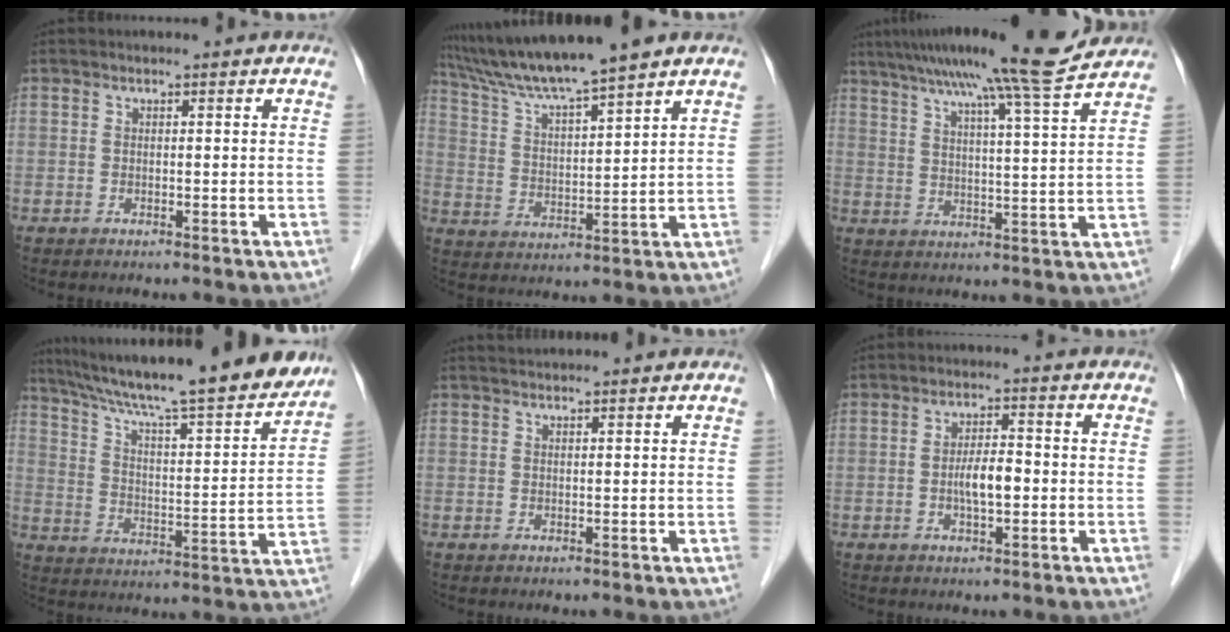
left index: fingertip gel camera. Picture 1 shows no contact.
{"total": 11.5, "force": [10.0, -1.0, 5.5], "torque": [-0.105, 0.017, 0.184]}
{"total": 16.3, "force": [13.8, -1.5, 8.5], "torque": [-0.147, 0.006, 0.192]}
{"total": 24.3, "force": [21.1, 1.7, 11.8], "torque": [-0.196, -0.020, 0.303]}
{"total": 2.8, "force": [2.8, -0.1, 0.6], "torque": [-0.010, 0.024, 0.042]}
{"total": 4.1, "force": [-0.7, 1.1, 3.9], "torque": [-0.077, 0.001, -0.013]}